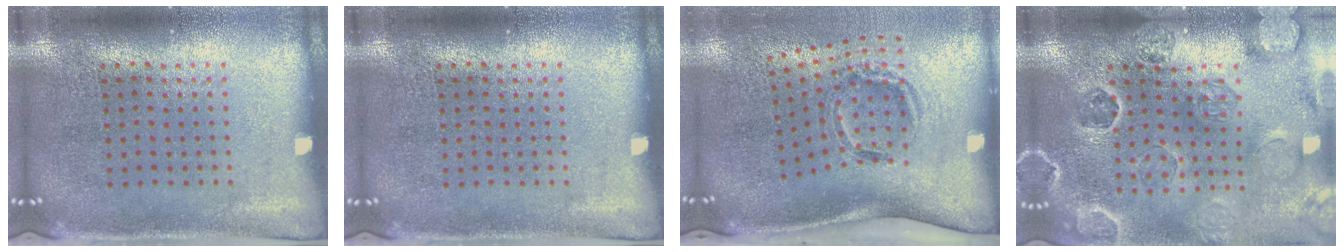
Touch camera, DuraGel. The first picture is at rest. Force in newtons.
{"total": 0.0}
{"total": 2.0, "press": 1.2, "slide": 1.5}
{"total": 2.7, "press": 2.7, "slide": 0.6}